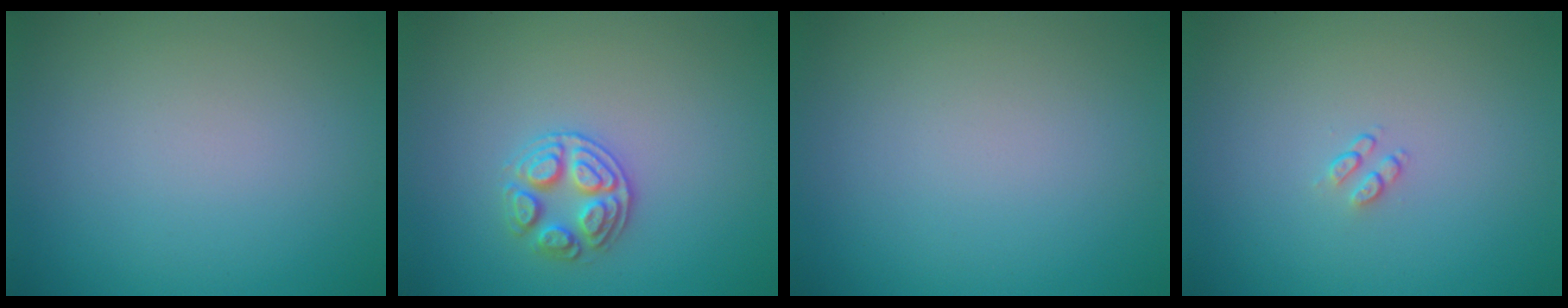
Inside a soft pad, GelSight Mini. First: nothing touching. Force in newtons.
{"total": 2.6, "press": 2.6, "slide": 0.6}
{"total": 0.0}
{"total": 0.9, "press": 0.6, "slide": 0.7}